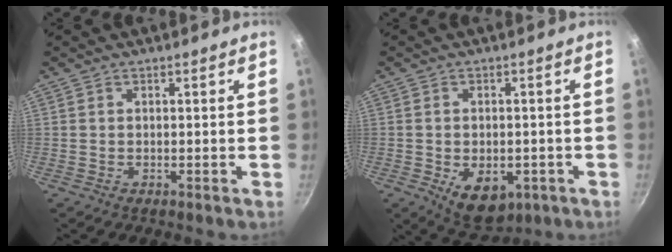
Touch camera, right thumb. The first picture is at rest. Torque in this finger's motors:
{"motor_torque": [-0.26, 0.47, 0.97, -0.19, 0.04]}